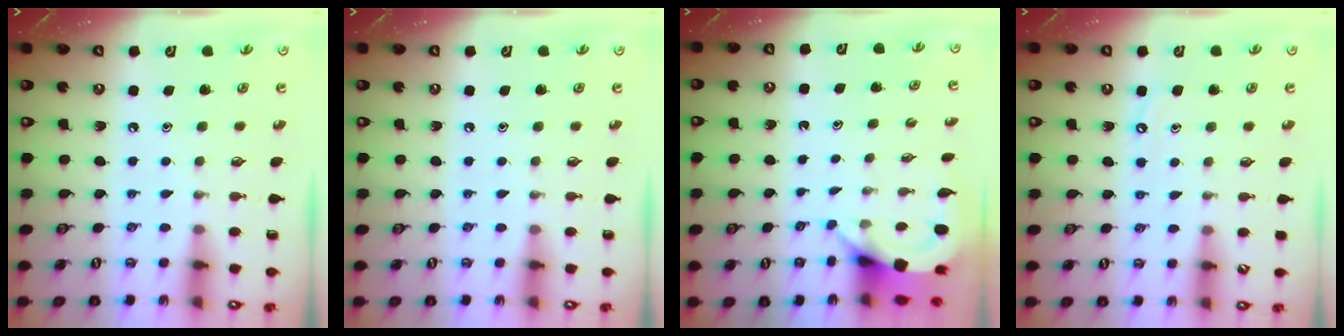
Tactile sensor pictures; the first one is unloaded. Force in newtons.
{"total": 0.0}
{"total": 3.9, "press": 3.8, "slide": 0.2}
{"total": 5.2, "press": 5.1, "slide": 0.6}